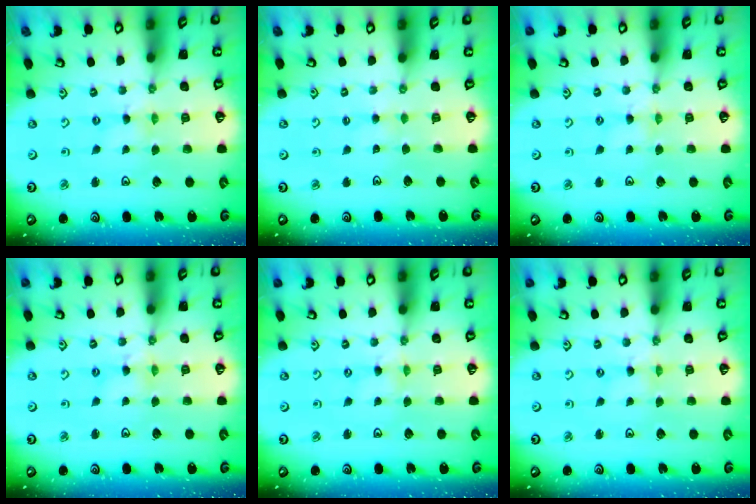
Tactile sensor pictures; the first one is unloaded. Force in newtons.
{"total": 1.4, "press": 1.4, "slide": 0.3}
{"total": 2.8, "press": 2.8, "slide": 0.4}
{"total": 3.0, "press": 3.0, "slide": 0.3}
{"total": 0.0}
{"total": 0.0}